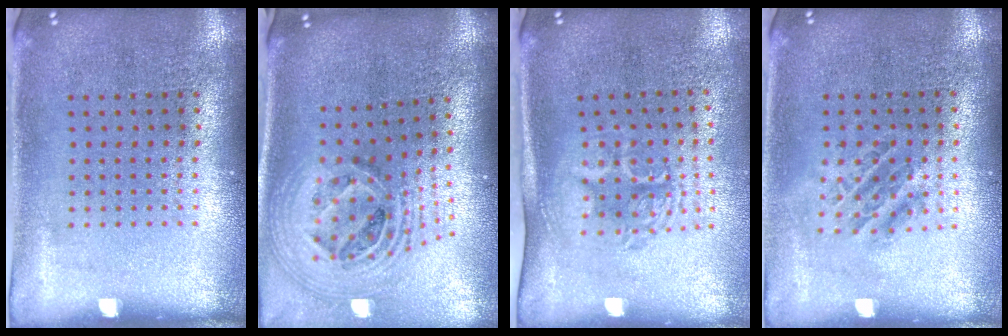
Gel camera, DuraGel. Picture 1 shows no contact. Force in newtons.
{"total": 2.8, "press": 1.8, "slide": 2.1}
{"total": 1.8, "press": 1.3, "slide": 1.1}
{"total": 1.2, "press": 1.1, "slide": 0.6}